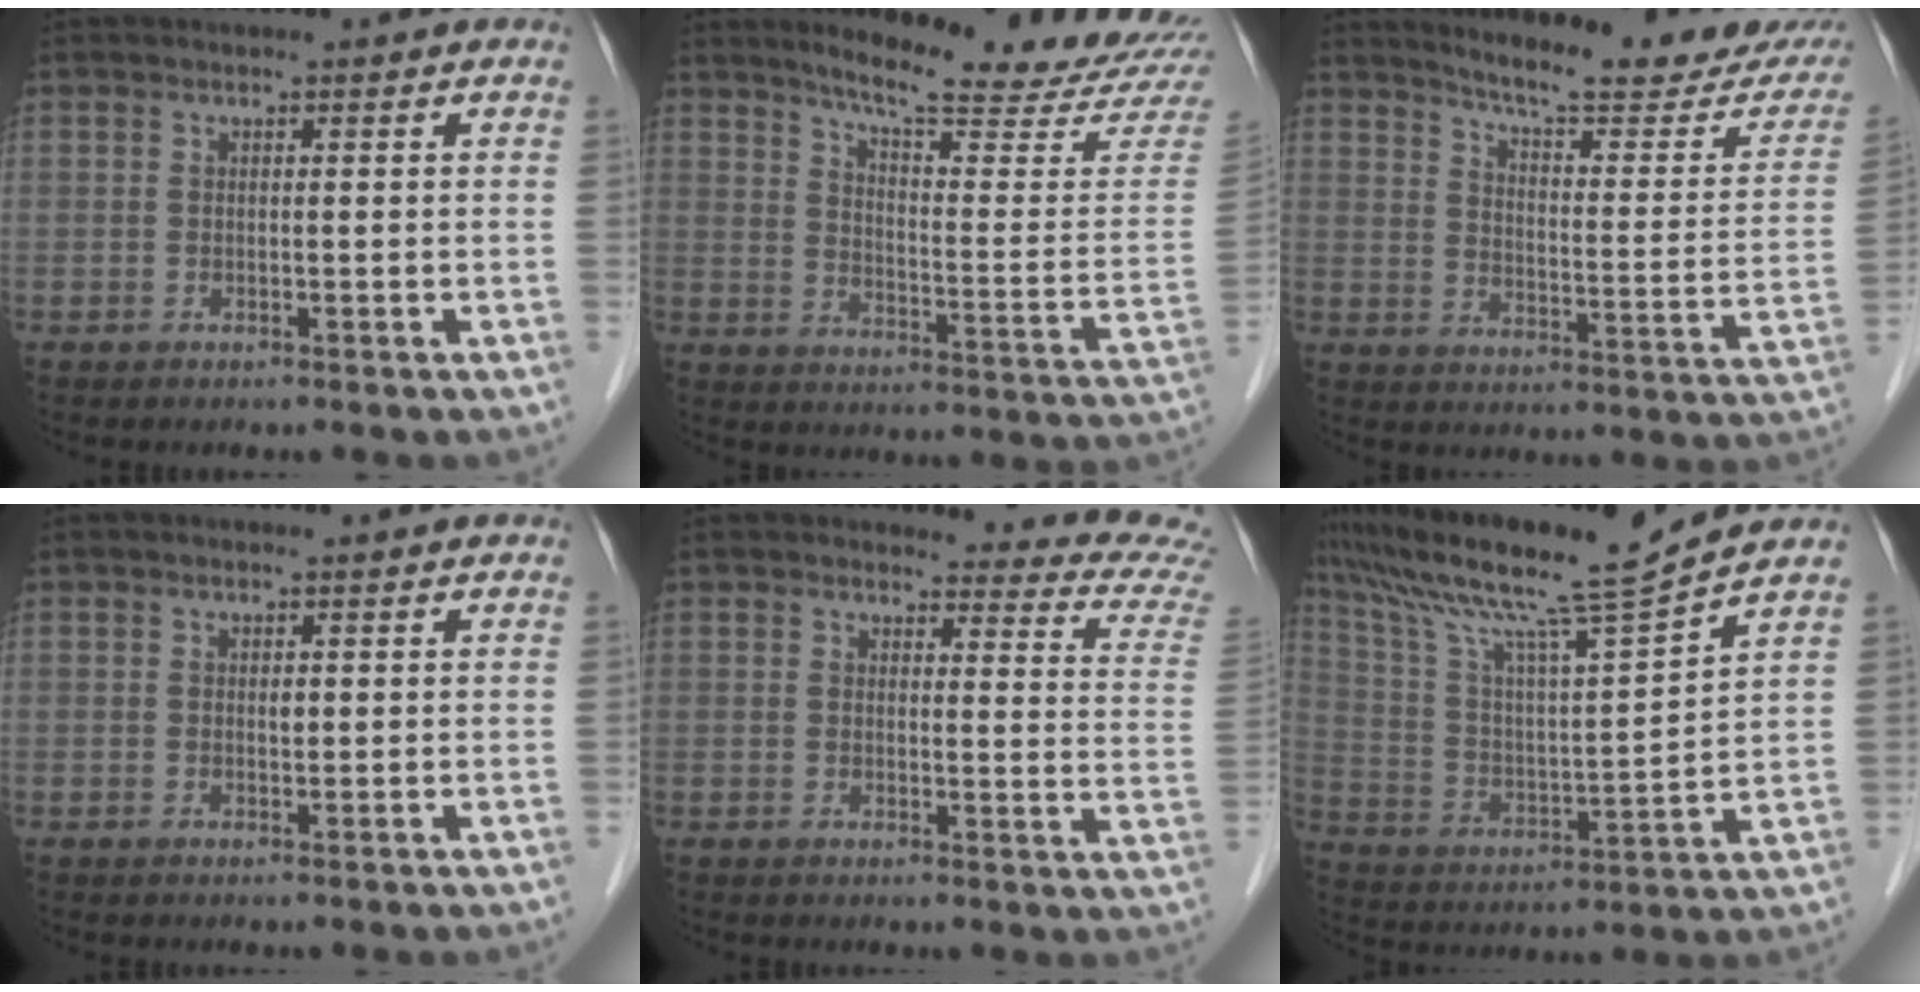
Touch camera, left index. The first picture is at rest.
{"total": 20.4, "force": [18.9, -0.2, 7.8], "torque": [-0.116, -0.103, 0.236]}
{"total": 19.0, "force": [17.3, 1.9, 7.6], "torque": [-0.102, -0.068, 0.213]}
{"total": 0.8, "force": [0.2, 0.4, 0.6], "torque": [-0.010, 0.000, 0.002]}
{"total": 12.1, "force": [12.1, 0.2, 1.1], "torque": [0.015, -0.099, 0.096]}
{"total": 15.4, "force": [13.0, -1.9, 8.1], "torque": [-0.157, 0.000, 0.228]}